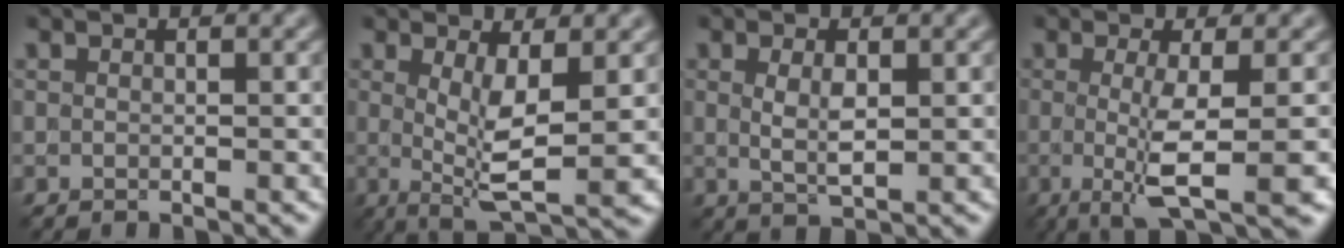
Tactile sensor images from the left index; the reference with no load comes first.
{"total": 5.4, "force": [0.4, 1.4, 5.2], "torque": [-0.092, -0.010, 0.009]}
{"total": 2.3, "force": [0.5, 0.8, 2.1], "torque": [-0.047, -0.003, 0.010]}
{"total": 5.7, "force": [-0.6, 1.2, 5.5], "torque": [-0.094, -0.011, -0.011]}